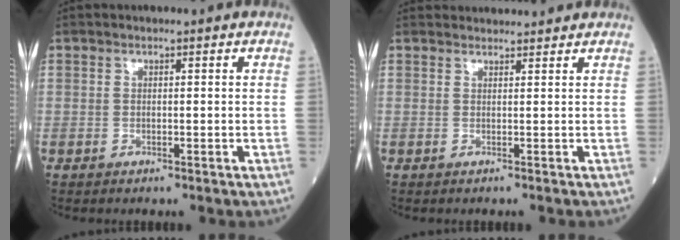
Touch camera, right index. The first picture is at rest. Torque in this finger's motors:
{"motor_torque": [0.09, 0.04, -0.20, -0.05]}